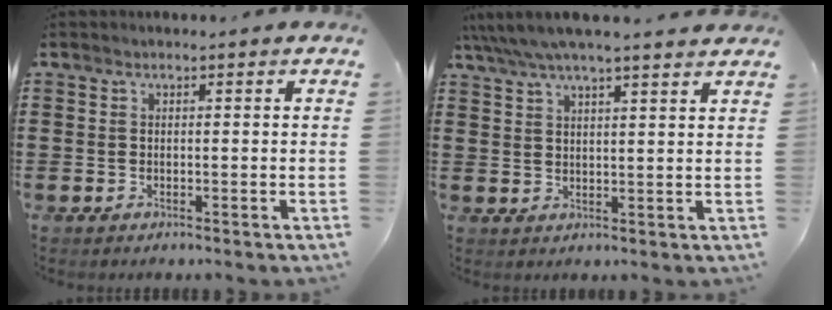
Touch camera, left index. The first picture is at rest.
{"total": 4.7, "force": [4.2, 0.2, 2.2], "torque": [-0.055, -0.012, 0.073]}